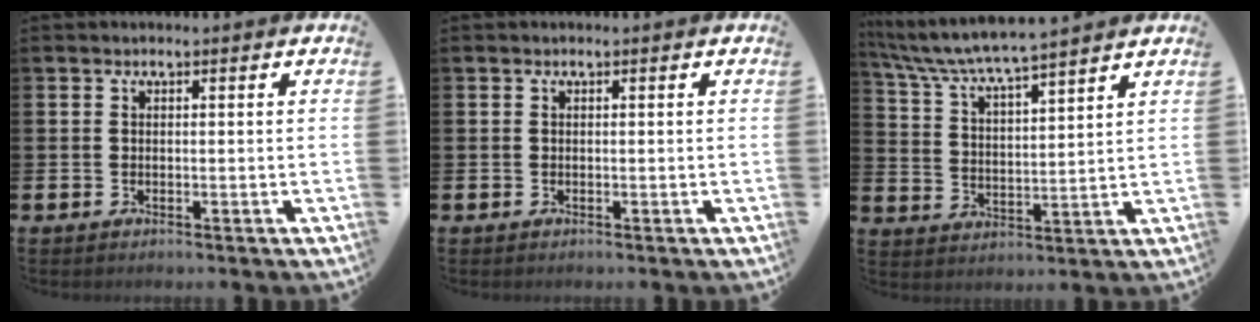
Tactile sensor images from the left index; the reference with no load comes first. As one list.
[{"total": 0.0}, {"total": 6.4, "force": [6.1, 0.0, 1.7], "torque": [-0.064, -0.040, 0.105]}]